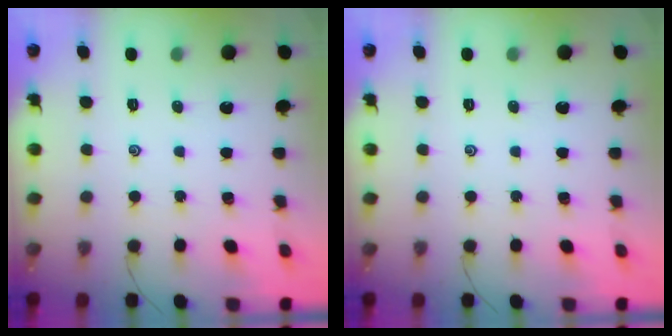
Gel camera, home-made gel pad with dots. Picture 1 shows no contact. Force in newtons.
{"total": 0.0}